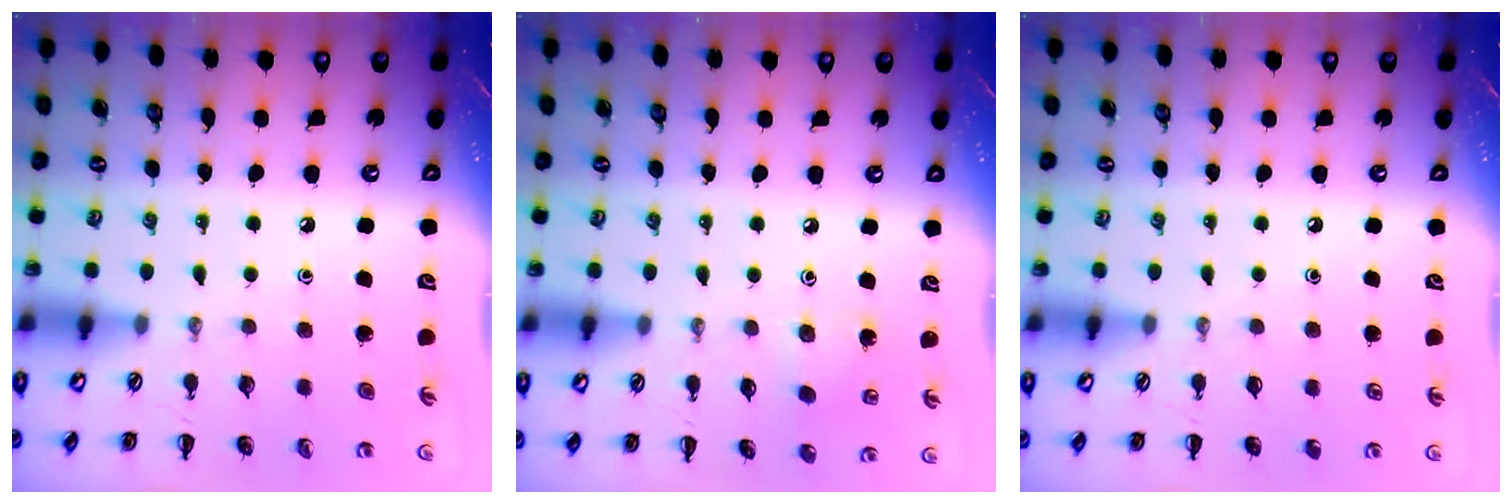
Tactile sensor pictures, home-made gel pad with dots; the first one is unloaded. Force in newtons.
{"total": 3.7, "press": 3.5, "slide": 1.2}
{"total": 0.0}